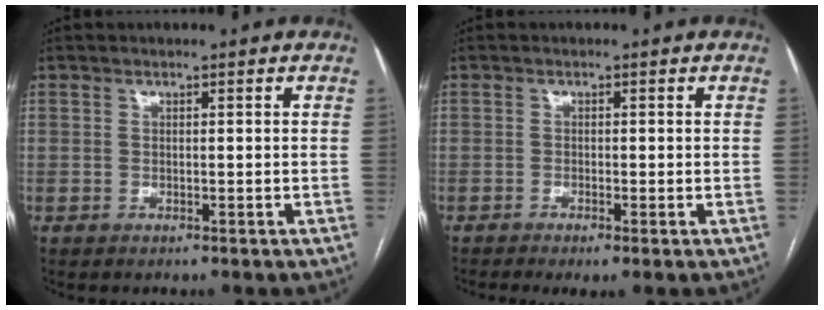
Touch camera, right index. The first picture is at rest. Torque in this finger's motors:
{"motor_torque": [0.95, -0.82, 0.36, 0.07]}